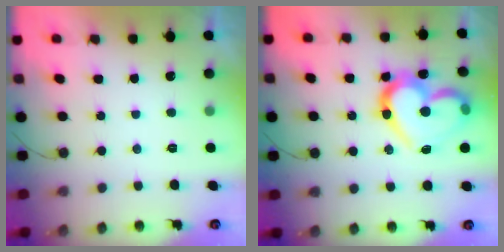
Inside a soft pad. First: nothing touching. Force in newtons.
{"total": 19.4, "press": 19.4, "slide": 1.4}